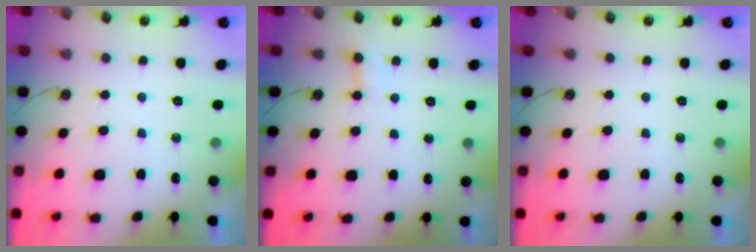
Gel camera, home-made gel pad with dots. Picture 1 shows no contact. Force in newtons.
{"total": 3.6, "press": 3.6, "slide": 0.3}
{"total": 0.0}